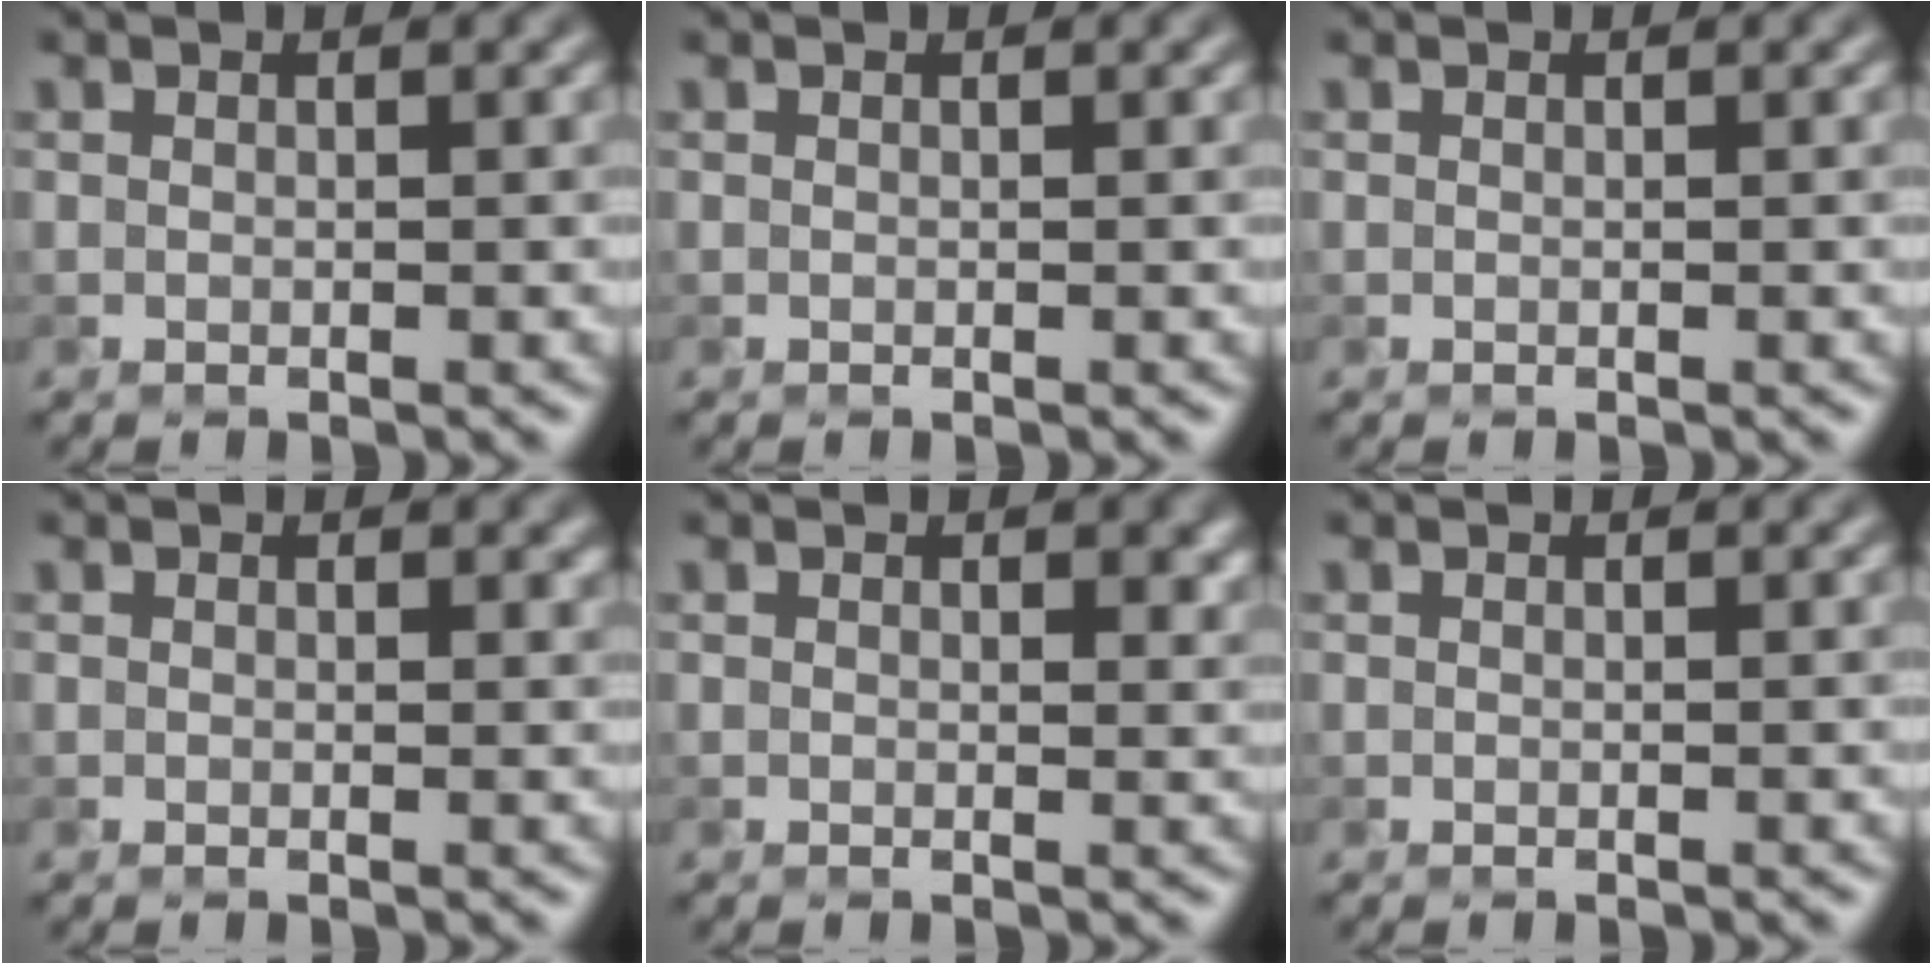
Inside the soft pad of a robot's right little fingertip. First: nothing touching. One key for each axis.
{"total": 0.0}
{"total": 0.0}
{"total": 0.5, "fx": 0.3, "fy": 0.3, "fz": 0.3, "tx": -0.003, "ty": -0.002, "tz": 0.003}
{"total": 1.3, "fx": 0.6, "fy": 0.7, "fz": 0.9, "tx": -0.007, "ty": -0.002, "tz": 0.008}
{"total": 0.0}